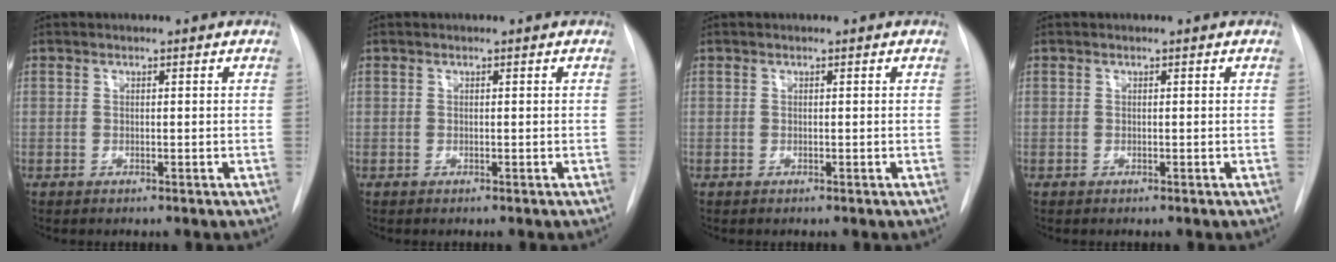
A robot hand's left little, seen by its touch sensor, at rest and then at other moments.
{"total": 0.0}
{"total": 0.0}
{"total": 0.0}